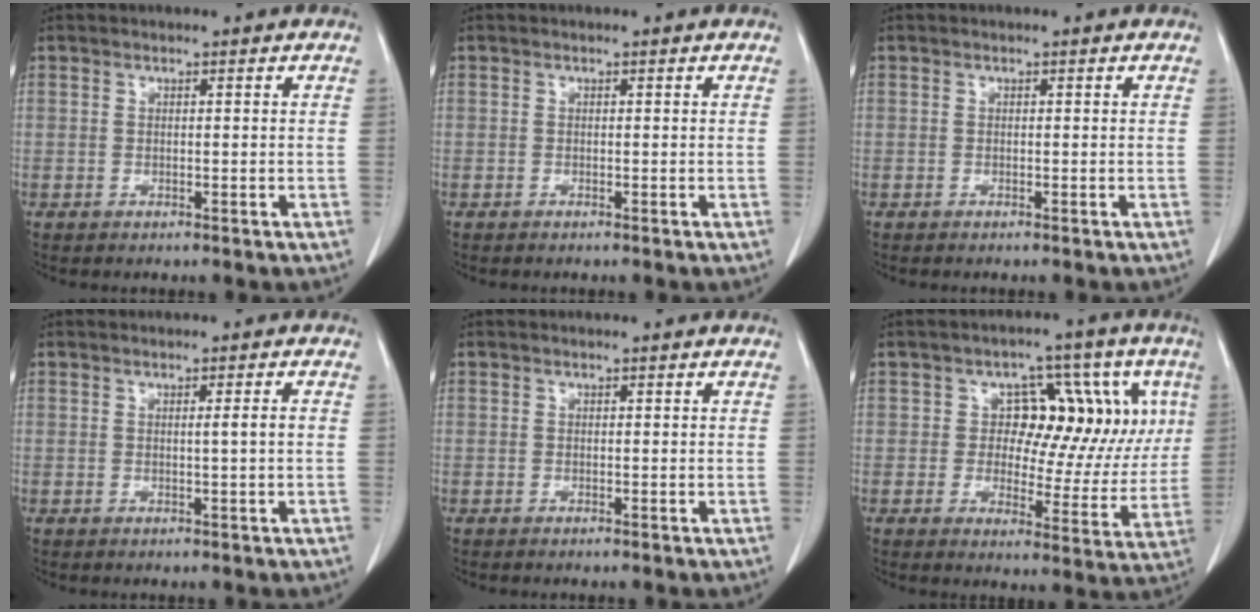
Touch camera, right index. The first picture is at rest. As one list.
[{"total": 0.0}, {"total": 0.0}, {"total": 1.3, "force": [0.0, -0.3, 1.3], "torque": [-0.021, 0.000, 0.000]}, {"total": 0.0}, {"total": 12.5, "force": [3.4, 7.6, 9.3], "torque": [-0.092, 0.036, 0.046]}]